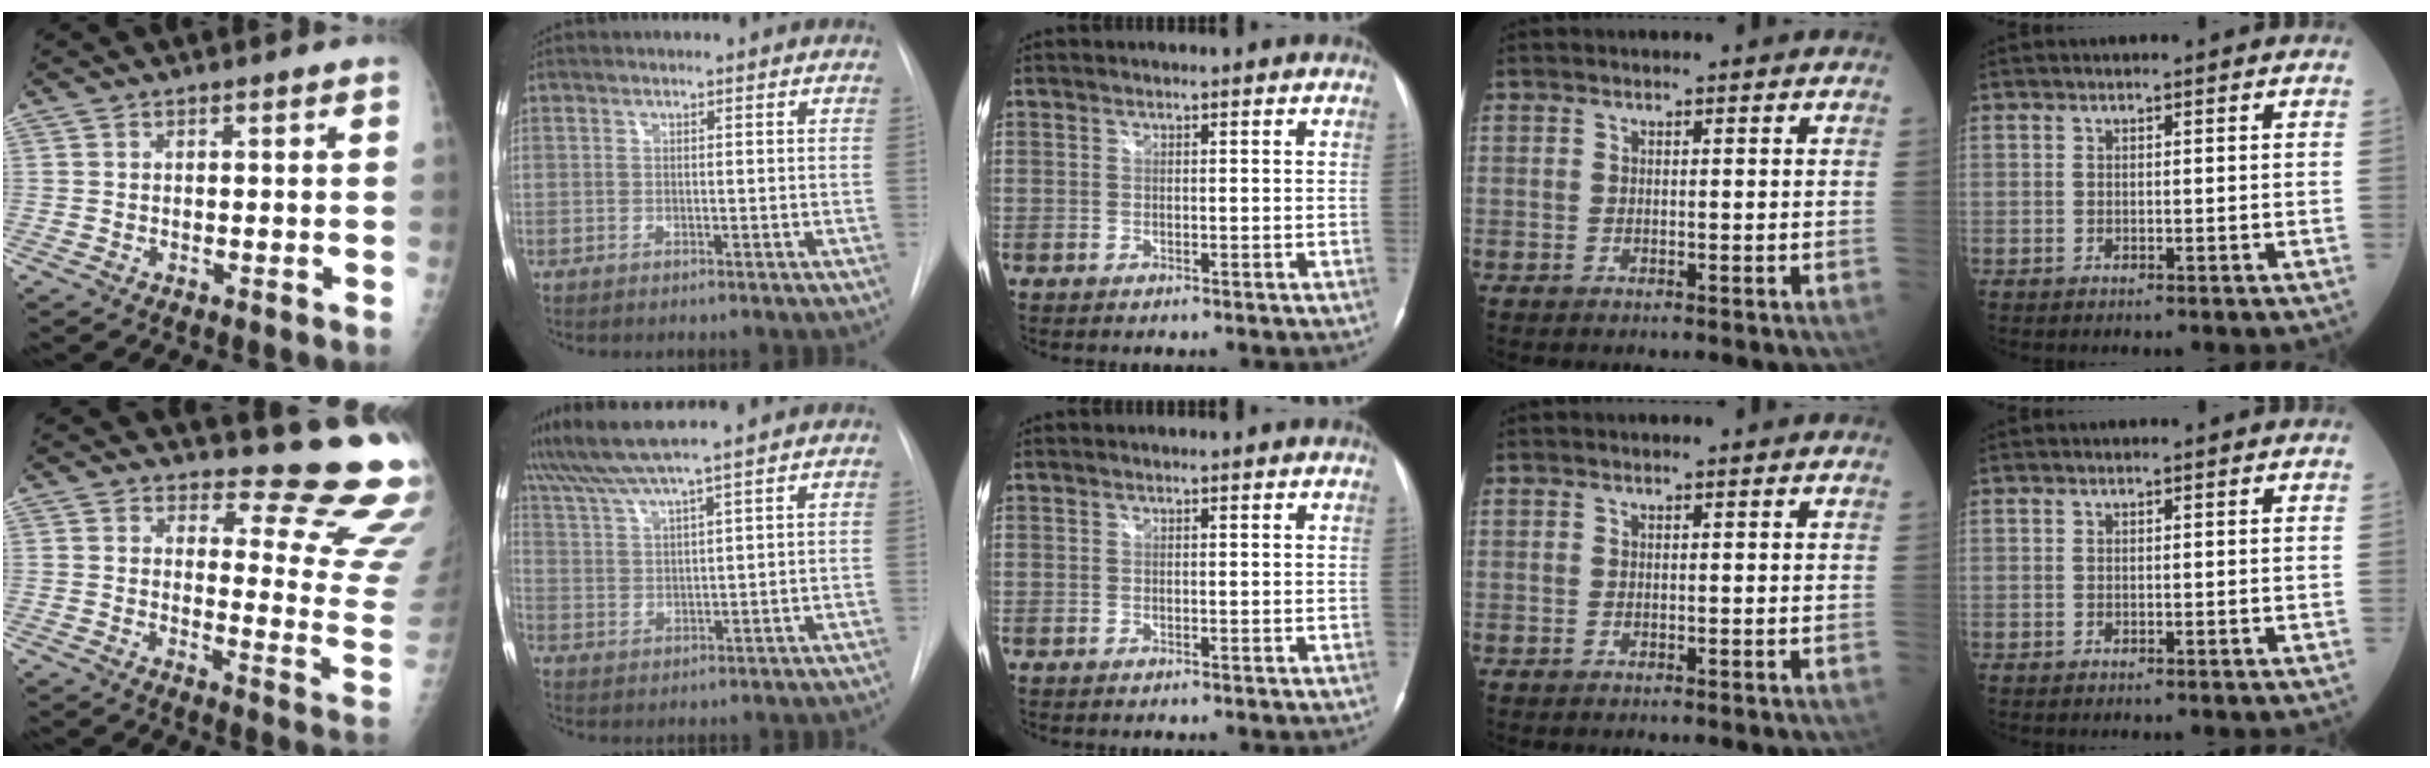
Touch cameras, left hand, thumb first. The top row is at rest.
{"thumb": {"total": 16.0, "force": [15.2, 2.8, 4.2], "torque": [-0.012, -0.183, 0.156]}, "index": {"total": 6.5, "force": [5.6, -1.5, 2.9], "torque": [-0.065, 0.010, 0.109]}}